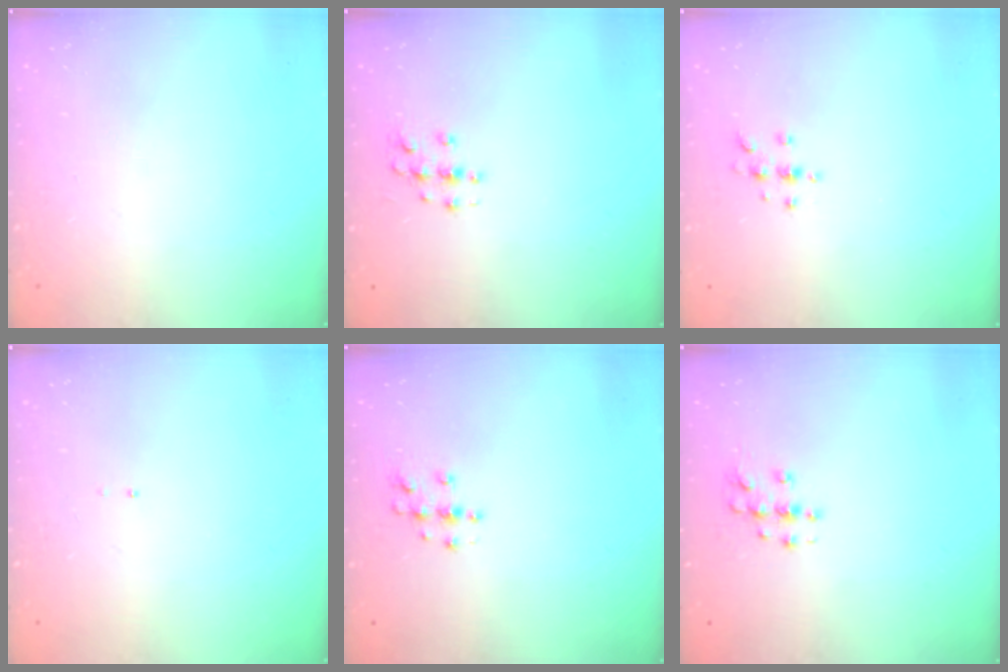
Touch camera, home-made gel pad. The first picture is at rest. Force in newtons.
{"total": 2.8, "press": 2.8, "slide": 0.3}
{"total": 3.0, "press": 3.0, "slide": 0.4}
{"total": 0.7, "press": 0.7, "slide": 0.1}
{"total": 3.6, "press": 3.6, "slide": 0.5}
{"total": 3.9, "press": 3.9, "slide": 0.5}